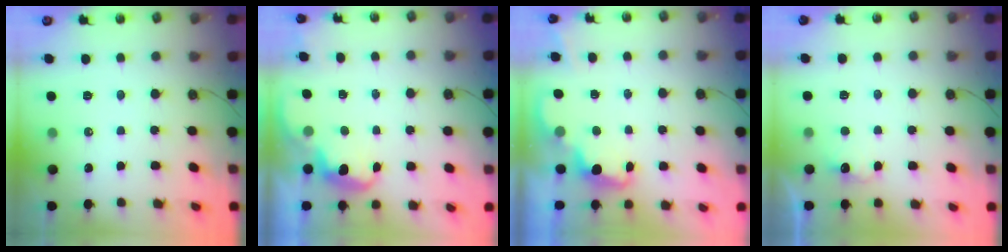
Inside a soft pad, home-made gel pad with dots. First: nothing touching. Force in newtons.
{"total": 2.8, "press": 2.6, "slide": 0.9}
{"total": 2.3, "press": 2.3, "slide": 0.5}
{"total": 2.6, "press": 2.6, "slide": 0.7}